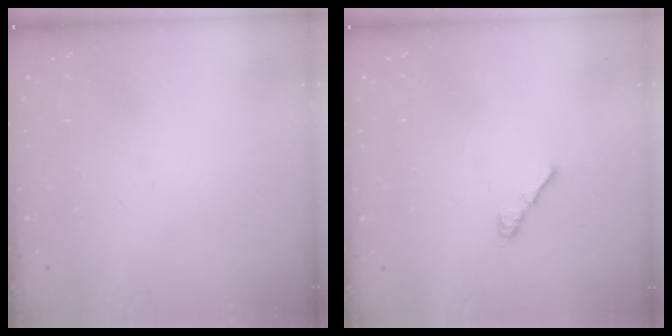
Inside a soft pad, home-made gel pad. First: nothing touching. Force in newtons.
{"total": 3.0, "press": 2.9, "slide": 0.8}